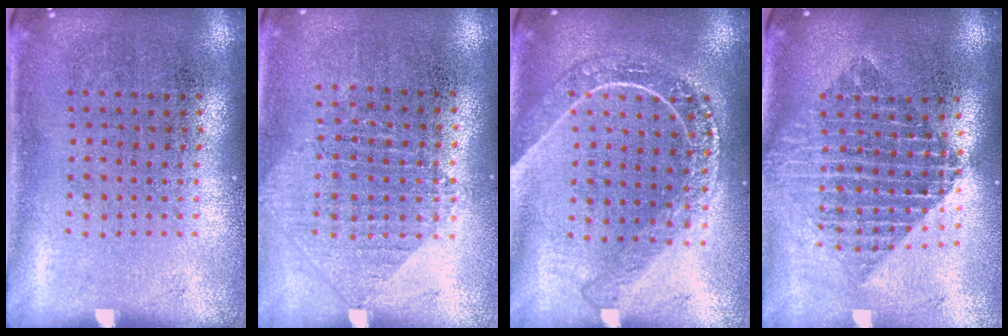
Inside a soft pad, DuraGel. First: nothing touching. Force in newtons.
{"total": 0.9, "press": 0.9, "slide": 0.3}
{"total": 1.9, "press": 1.7, "slide": 0.8}
{"total": 2.0, "press": 1.6, "slide": 1.3}